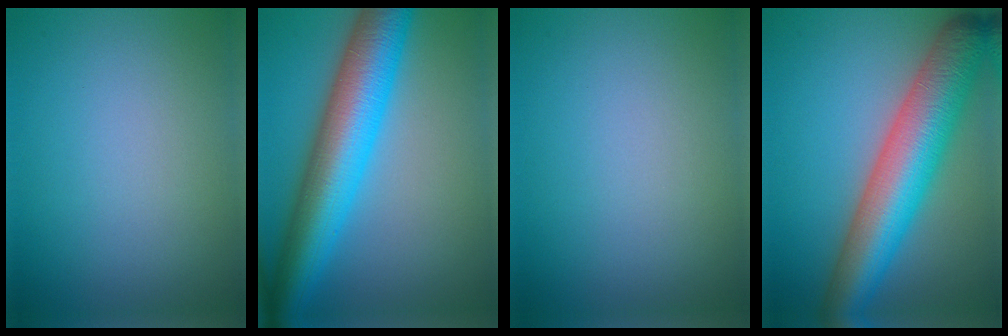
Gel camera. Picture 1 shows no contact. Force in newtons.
{"total": 11.0, "press": 11.0, "slide": 0.0}
{"total": 0.0}
{"total": 10.9, "press": 10.9, "slide": 0.4}